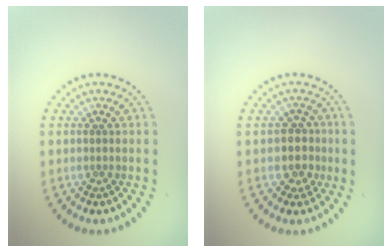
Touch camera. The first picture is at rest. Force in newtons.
{"total": 2.3, "press": 1.9, "slide": 1.2}